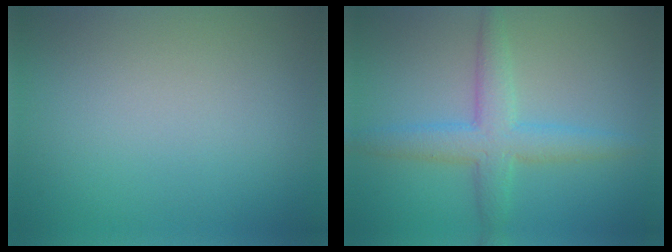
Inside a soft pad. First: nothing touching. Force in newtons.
{"total": 4.1, "press": 4.1, "slide": 0.1}